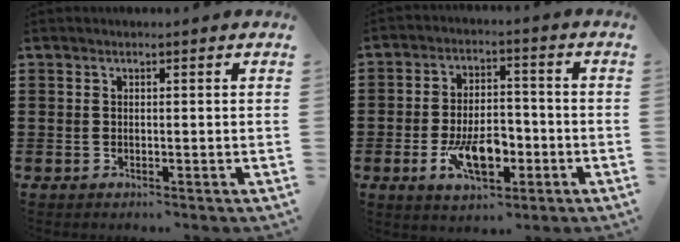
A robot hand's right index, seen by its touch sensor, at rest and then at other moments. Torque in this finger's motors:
{"motor_torque": [1.81, 0.33, 0.32, 0.10]}